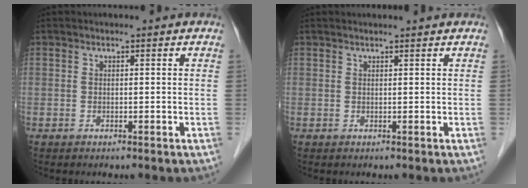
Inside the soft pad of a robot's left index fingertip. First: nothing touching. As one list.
[{"total": 2.1, "force": [2.0, 0.0, 0.6], "torque": [-0.008, 0.012, 0.026]}]